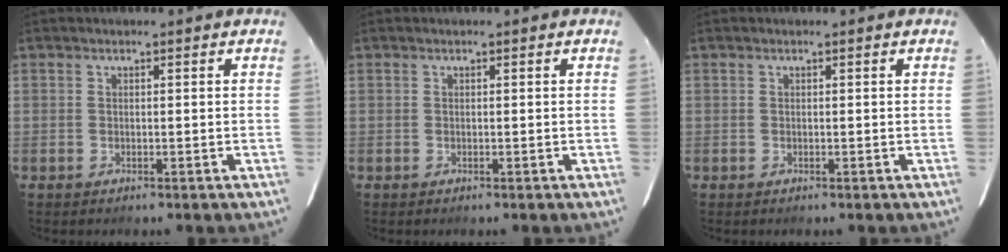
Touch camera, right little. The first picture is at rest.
{"total": 0.0}
{"total": 0.0}